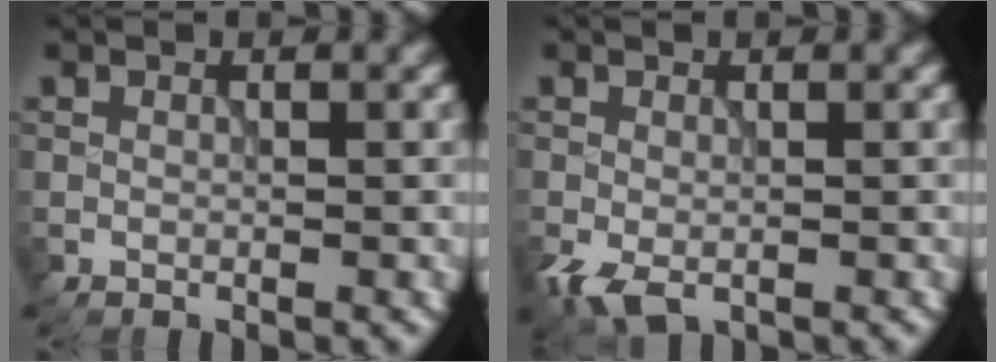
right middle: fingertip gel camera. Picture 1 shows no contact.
{"total": 2.4, "force": [-1.2, 1.2, 1.6], "torque": [-0.035, -0.010, -0.021]}